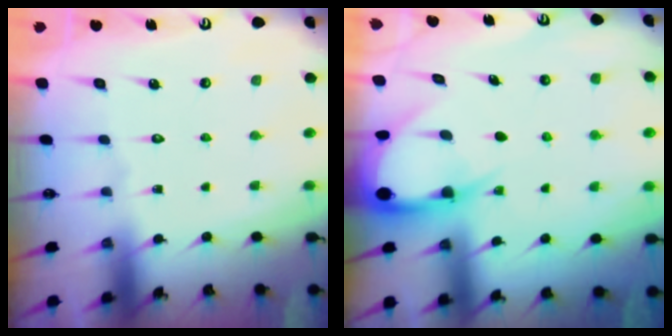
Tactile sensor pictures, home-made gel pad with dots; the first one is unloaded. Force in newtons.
{"total": 6.5, "press": 6.5, "slide": 0.7}